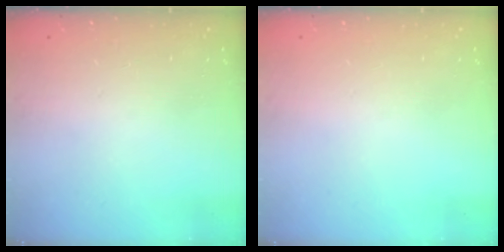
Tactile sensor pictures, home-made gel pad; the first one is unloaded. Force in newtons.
{"total": 0.0}